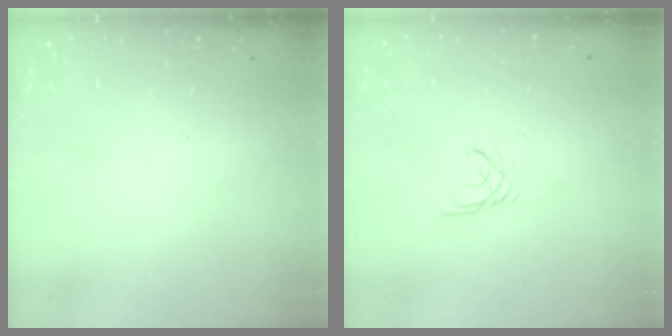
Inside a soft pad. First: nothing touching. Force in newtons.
{"total": 2.4, "press": 2.4, "slide": 0.4}